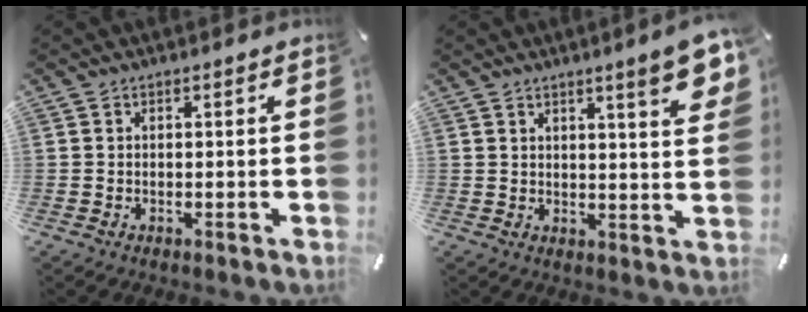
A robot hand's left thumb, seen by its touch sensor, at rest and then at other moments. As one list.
[{"total": 8.0, "force": [5.0, 1.4, 6.2], "torque": [-0.087, -0.029, 0.078]}]